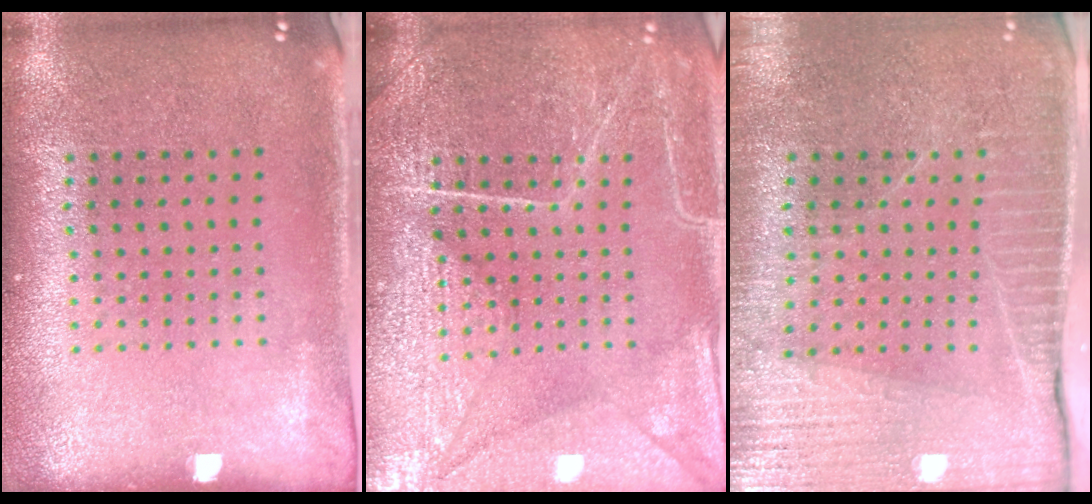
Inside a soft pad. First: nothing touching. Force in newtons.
{"total": 6.9, "press": 6.8, "slide": 0.9}
{"total": 3.6, "press": 3.5, "slide": 0.4}